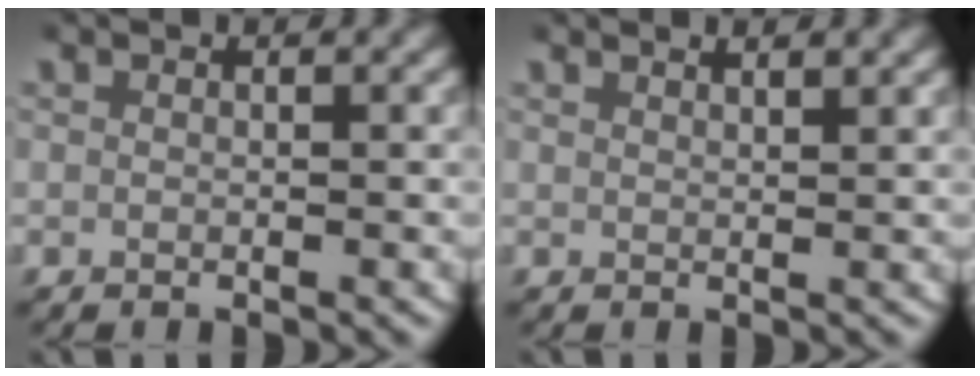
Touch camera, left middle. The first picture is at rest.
{"total": 2.0, "force": [1.8, 0.1, 0.7], "torque": [-0.010, -0.001, 0.031]}